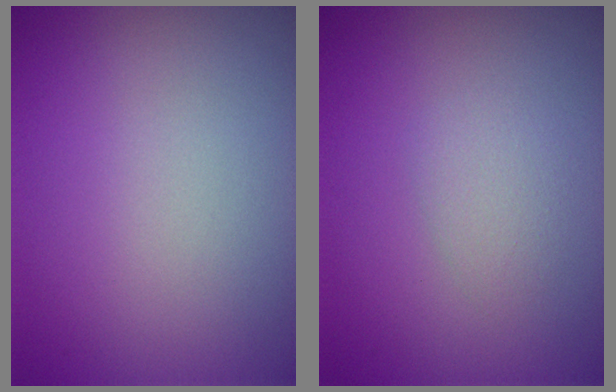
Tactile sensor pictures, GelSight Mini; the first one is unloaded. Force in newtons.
{"total": 1.4, "press": 1.4, "slide": 0.0}